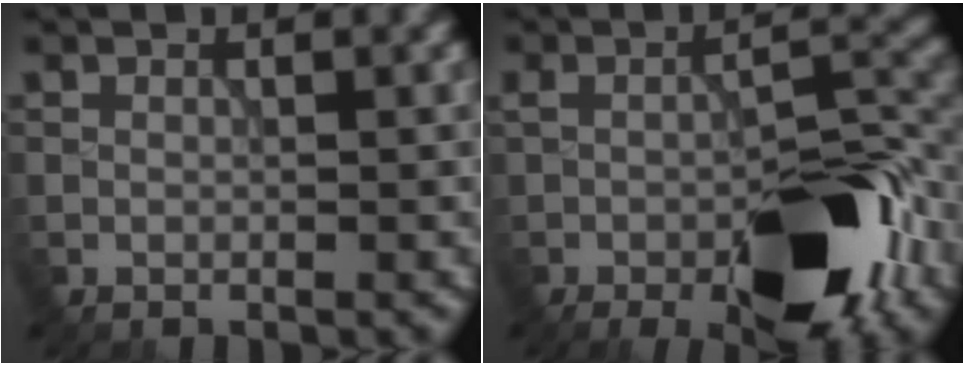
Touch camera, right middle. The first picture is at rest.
{"total": 11.5, "force": [-5.2, 4.7, 9.1], "torque": [-0.148, -0.004, -0.078]}